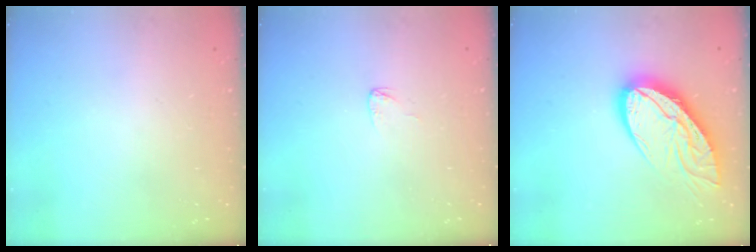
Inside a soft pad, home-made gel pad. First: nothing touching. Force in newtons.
{"total": 2.9, "press": 2.9, "slide": 0.2}
{"total": 16.2, "press": 16.1, "slide": 1.7}